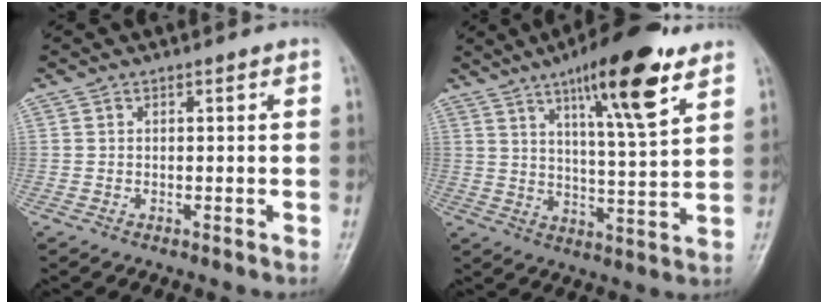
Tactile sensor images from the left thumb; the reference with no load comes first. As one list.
[{"total": 15.9, "force": [9.3, 3.1, 12.5], "torque": [-0.177, -0.046, 0.144]}]